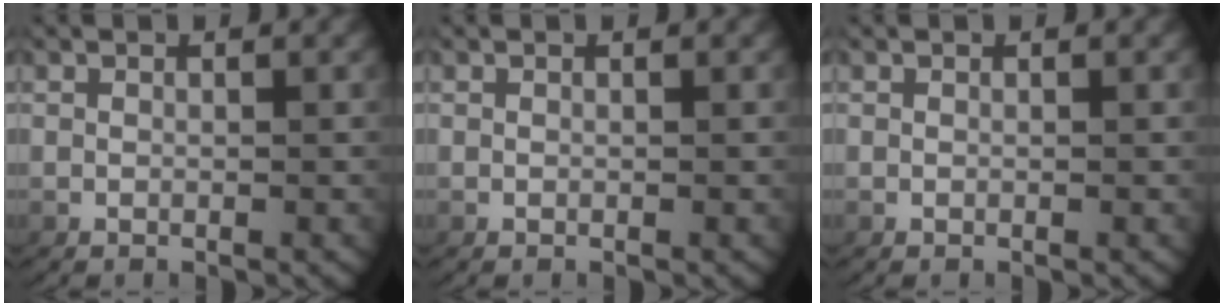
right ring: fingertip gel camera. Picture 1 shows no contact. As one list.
[{"total": 0.0}, {"total": 0.0}]